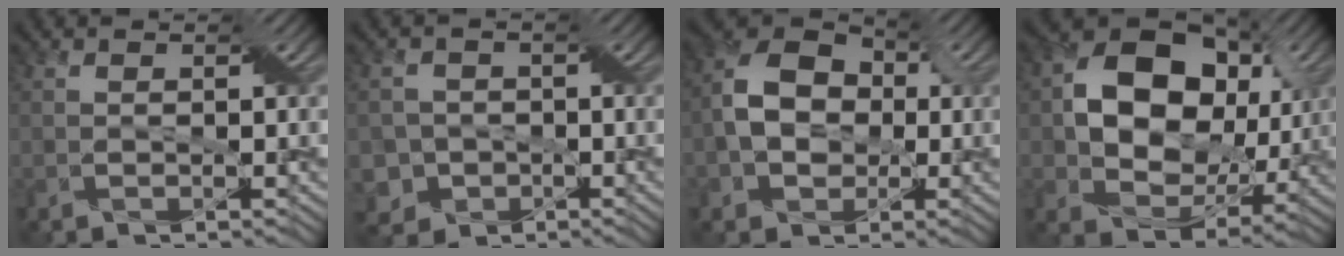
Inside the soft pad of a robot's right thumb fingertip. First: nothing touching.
{"total": 5.0, "force": [-1.8, 4.5, 0.8], "torque": [-0.024, -0.006, -0.049]}
{"total": 8.6, "force": [-0.5, 6.7, 5.4], "torque": [-0.121, 0.005, -0.022]}
{"total": 13.9, "force": [2.6, 10.1, 9.1], "torque": [-0.160, 0.005, 0.042]}